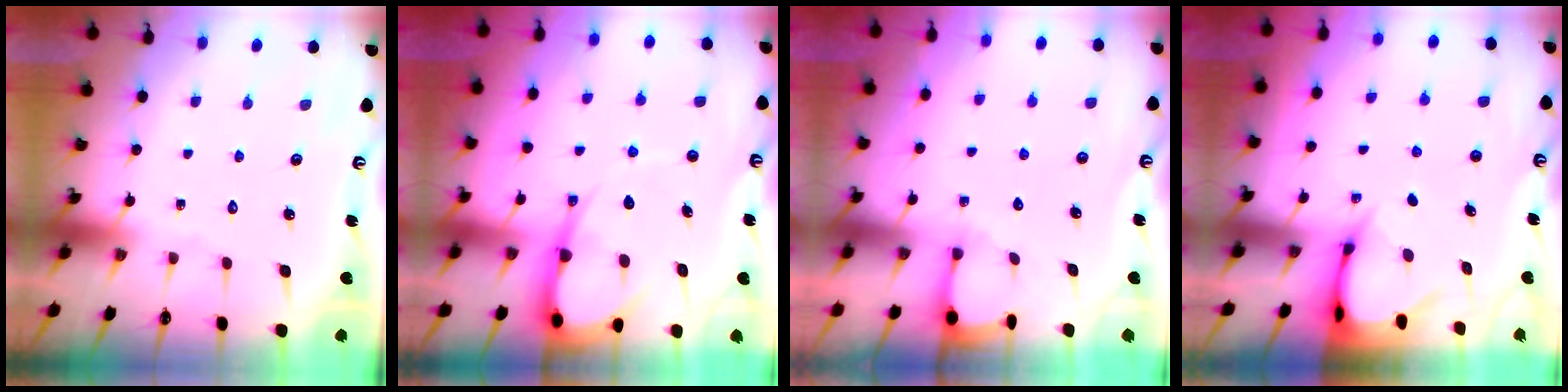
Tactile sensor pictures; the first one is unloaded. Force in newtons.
{"total": 8.8, "press": 8.7, "slide": 1.1}
{"total": 2.0, "press": 2.0, "slide": 0.3}
{"total": 3.4, "press": 3.4, "slide": 0.1}